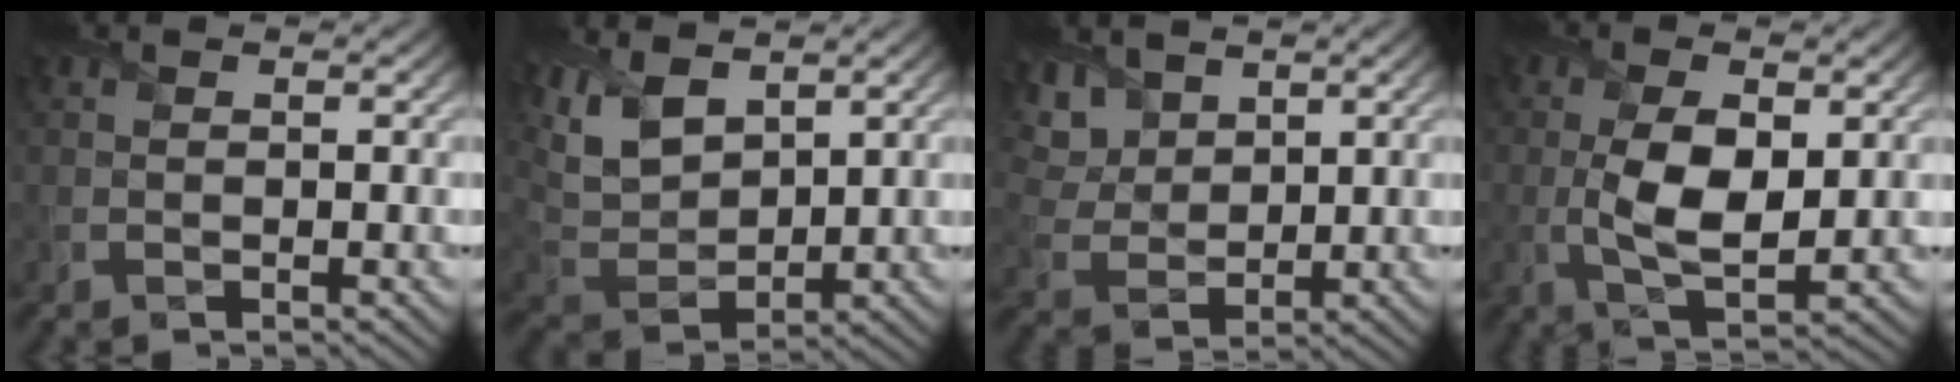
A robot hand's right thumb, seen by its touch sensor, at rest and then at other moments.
{"total": 9.3, "force": [5.0, 4.8, 6.2], "torque": [-0.177, 0.012, 0.102]}
{"total": 6.8, "force": [4.3, 4.1, 3.4], "torque": [-0.111, 0.001, 0.088]}
{"total": 7.0, "force": [0.2, 3.2, 6.2], "torque": [-0.137, -0.005, 0.006]}